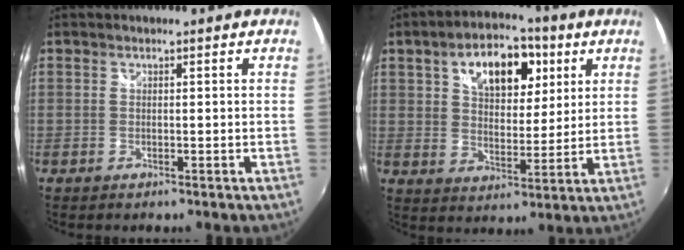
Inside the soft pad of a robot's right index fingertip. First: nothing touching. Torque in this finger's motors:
{"motor_torque": [0.47, 0.30, 0.64, 0.13]}